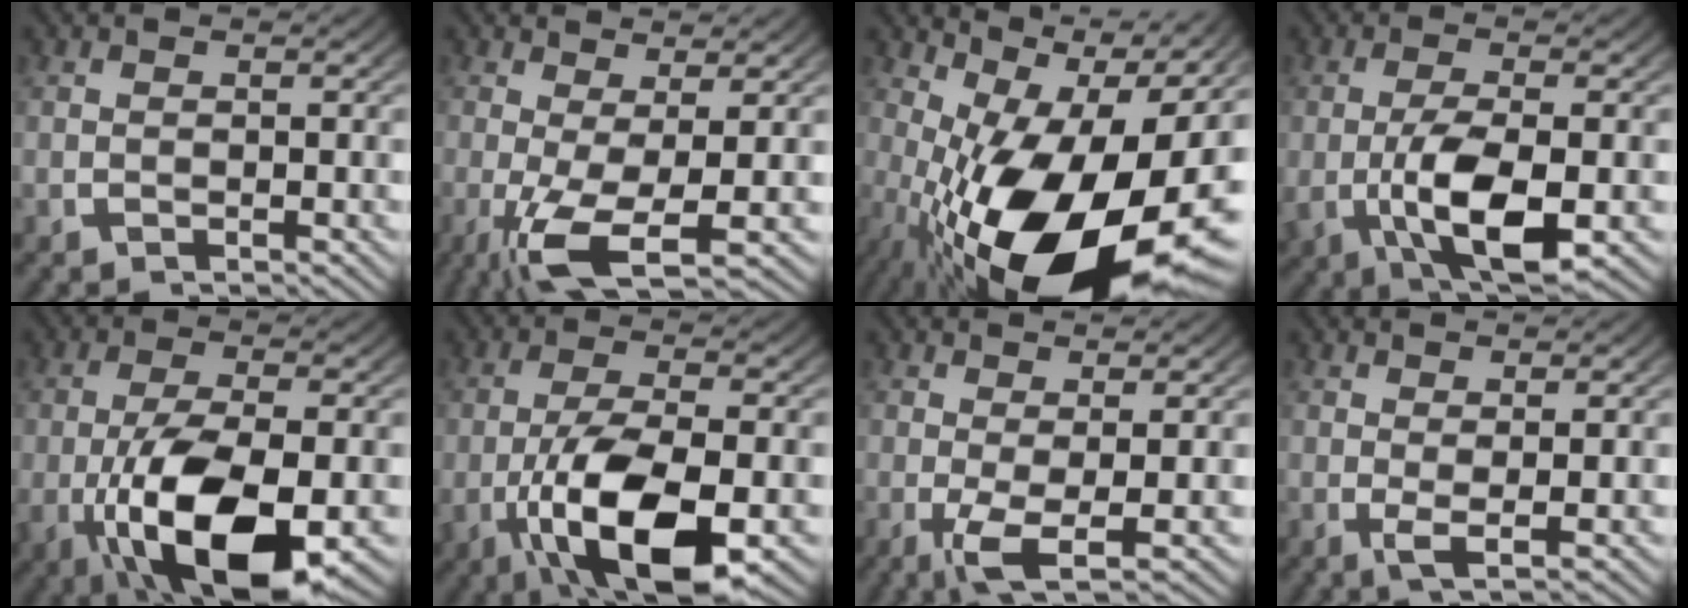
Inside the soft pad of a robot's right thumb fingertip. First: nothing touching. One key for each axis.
{"total": 6.7, "fx": -1.6, "fy": 2.8, "fz": 5.9, "tx": -0.126, "ty": -0.033, "tz": -0.011}
{"total": 19.5, "fx": -2.9, "fy": 10.6, "fz": 16.1, "tx": -0.268, "ty": -0.079, "tz": 0.000}
{"total": 7.4, "fx": -1.1, "fy": 3.5, "fz": 6.4, "tx": -0.136, "ty": -0.023, "tz": -0.006}
{"total": 13.3, "fx": -3.4, "fy": 6.9, "fz": 10.9, "tx": -0.217, "ty": -0.049, "tz": -0.028}
{"total": 11.5, "fx": -2.7, "fy": 5.7, "fz": 9.6, "tx": -0.197, "ty": -0.040, "tz": -0.022}
{"total": 4.1, "fx": -0.8, "fy": 1.8, "fz": 3.6, "tx": -0.076, "ty": -0.027, "tz": -0.006}
{"total": 2.1, "fx": 0.5, "fy": 0.6, "fz": 1.9, "tx": -0.037, "ty": -0.008, "tz": 0.009}